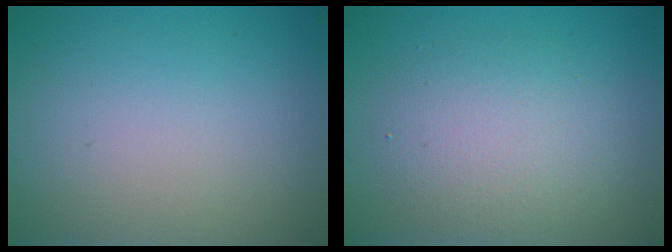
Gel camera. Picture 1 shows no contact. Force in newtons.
{"total": 4.2, "press": 4.2, "slide": 0.4}